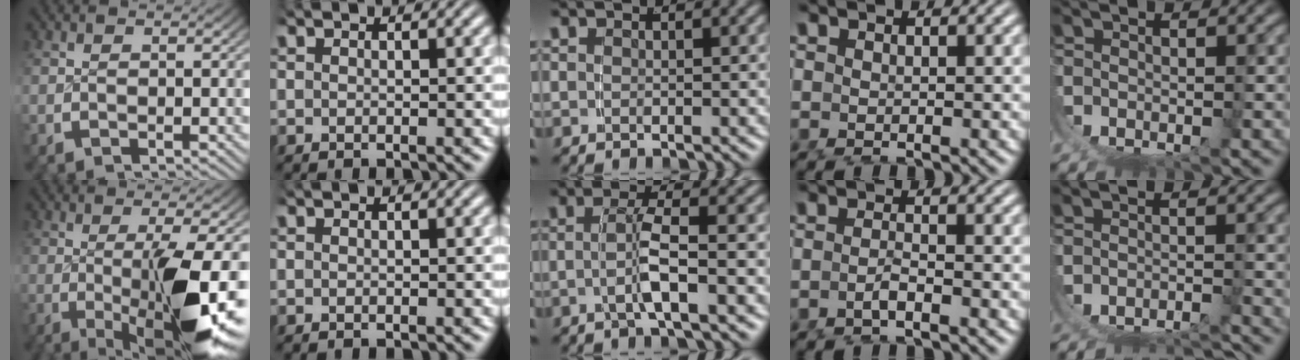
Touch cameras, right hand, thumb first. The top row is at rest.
{"thumb": {"total": 13.1, "force": [-2.7, 4.3, 12.1], "torque": [-0.197, -0.030, -0.022]}, "middle": {"total": 3.0, "force": [-0.9, -0.4, 2.9], "torque": [-0.052, 0.004, -0.016]}, "ring": {"total": 1.6, "force": [-1.3, -0.6, 0.8], "torque": [-0.008, -0.005, -0.022]}, "little": {"total": 7.3, "force": [-6.4, 2.6, 2.3], "torque": [-0.039, -0.023, -0.091]}}